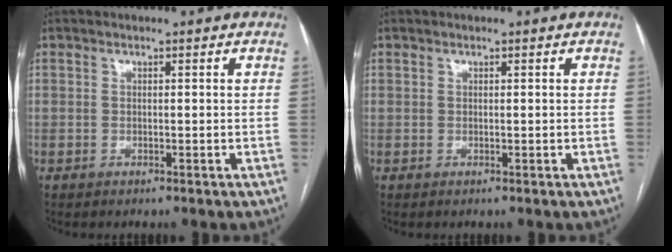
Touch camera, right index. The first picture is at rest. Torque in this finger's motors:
{"motor_torque": [0.01, 0.00, 0.00, 0.00]}